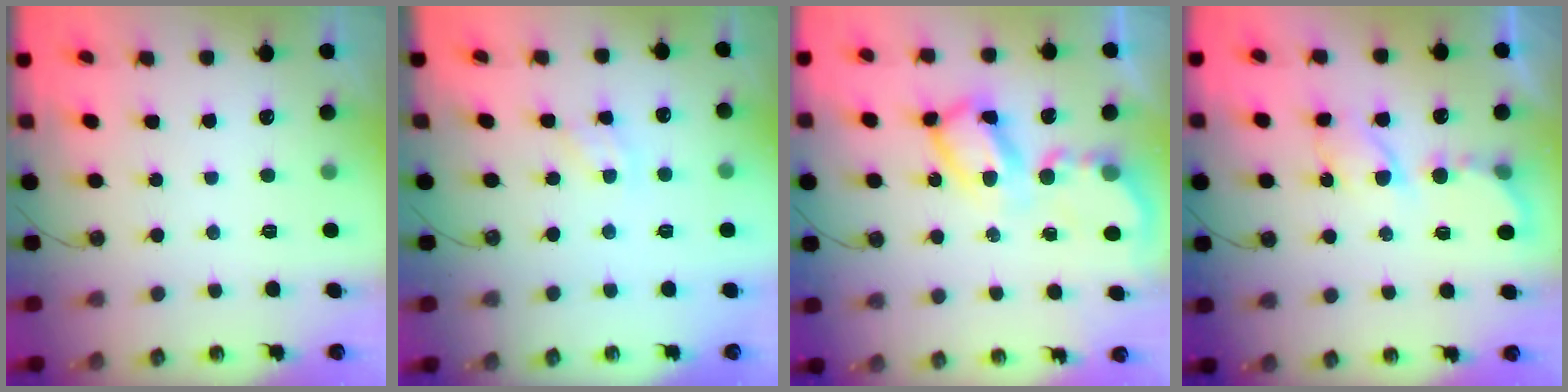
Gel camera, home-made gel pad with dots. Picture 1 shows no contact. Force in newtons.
{"total": 3.2, "press": 3.2, "slide": 0.4}
{"total": 12.2, "press": 12.1, "slide": 1.1}
{"total": 5.8, "press": 5.8, "slide": 0.6}